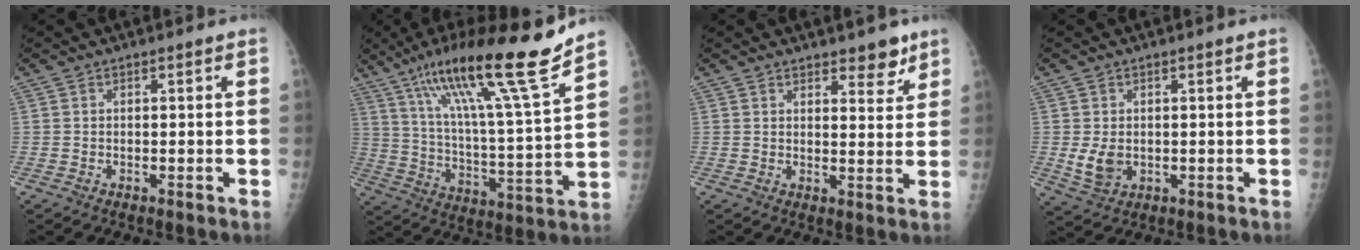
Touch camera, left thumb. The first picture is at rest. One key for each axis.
{"total": 22.0, "fx": 15.4, "fy": 0.9, "fz": 15.7, "tx": -0.243, "ty": -0.062, "tz": 0.263}
{"total": 4.6, "fx": 3.5, "fy": 2.0, "fz": 2.3, "tx": -0.007, "ty": -0.024, "tz": 0.048}
{"total": 4.6, "fx": -0.1, "fy": 3.3, "fz": 3.1, "tx": -0.052, "ty": -0.010, "tz": 0.009}